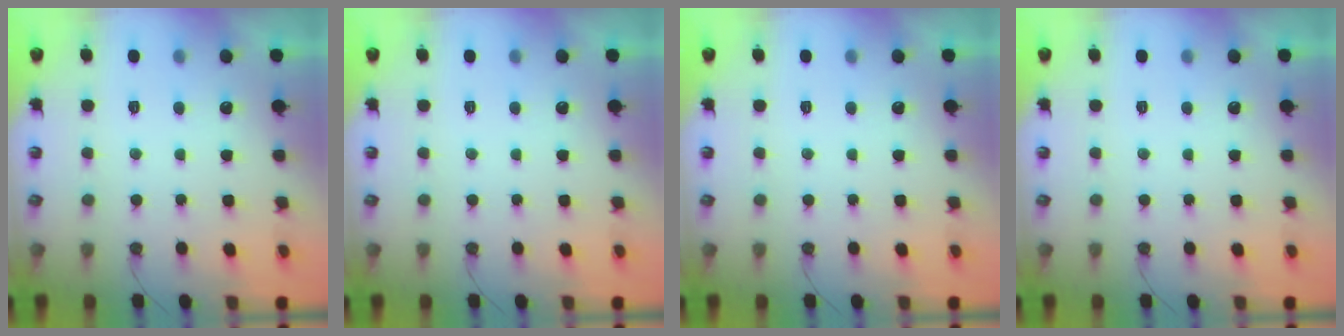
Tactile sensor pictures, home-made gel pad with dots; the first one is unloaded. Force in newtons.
{"total": 0.0}
{"total": 0.0}
{"total": 0.0}